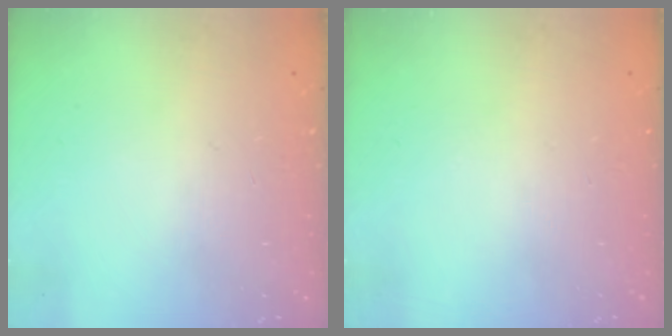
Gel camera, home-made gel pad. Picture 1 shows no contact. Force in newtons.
{"total": 0.0}